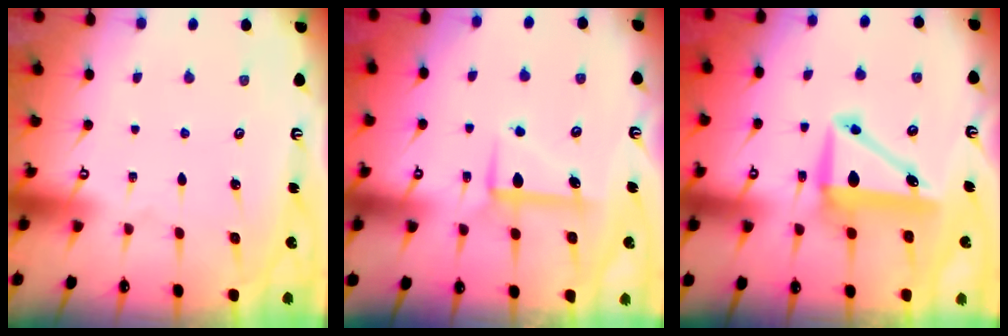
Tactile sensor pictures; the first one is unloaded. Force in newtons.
{"total": 6.8, "press": 6.8, "slide": 0.2}
{"total": 9.0, "press": 8.8, "slide": 1.8}